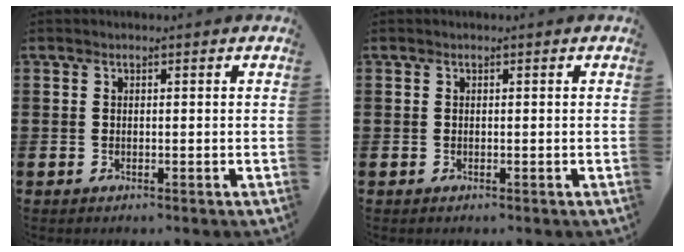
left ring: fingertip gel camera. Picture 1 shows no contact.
{"total": 0.0}